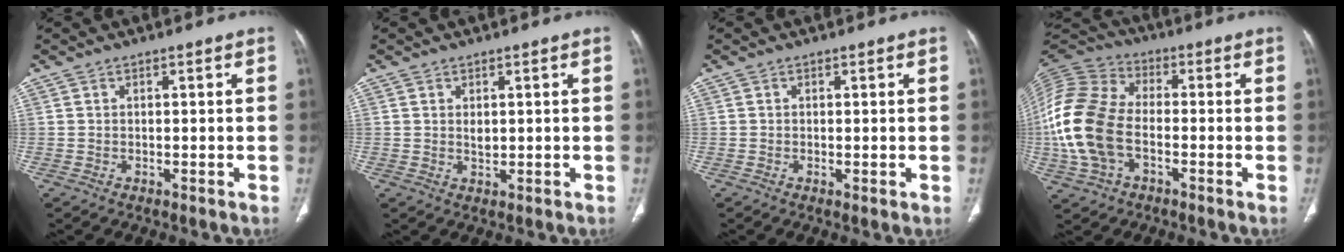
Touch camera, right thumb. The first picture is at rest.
{"total": 1.6, "force": [0.4, 0.9, 1.2], "torque": [-0.019, -0.005, 0.011]}
{"total": 0.9, "force": [-0.1, 0.2, 0.9], "torque": [-0.019, -0.005, -0.002]}
{"total": 17.9, "force": [-3.2, 11.4, 13.4], "torque": [-0.299, 0.023, -0.063]}